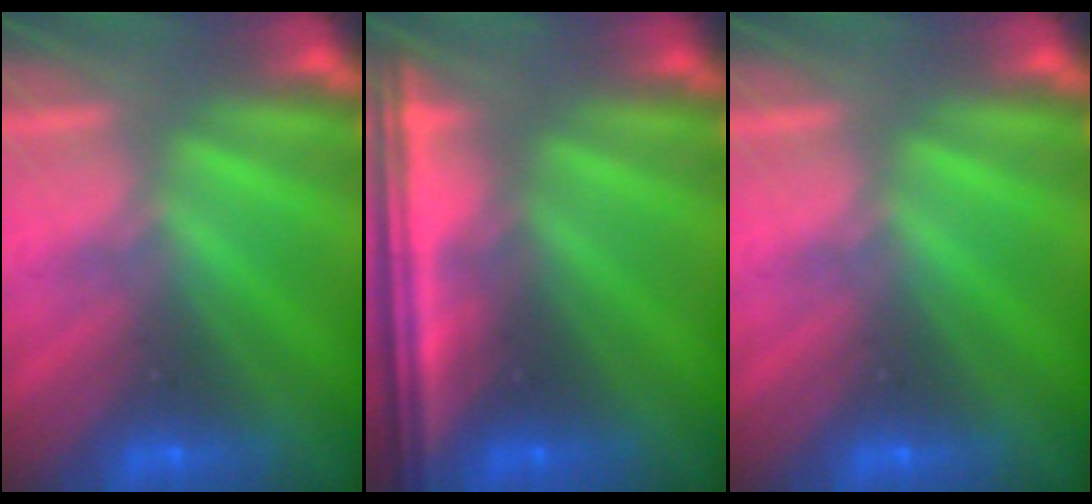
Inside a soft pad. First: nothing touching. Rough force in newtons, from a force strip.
{"total": 8.3}
{"total": 0.0}